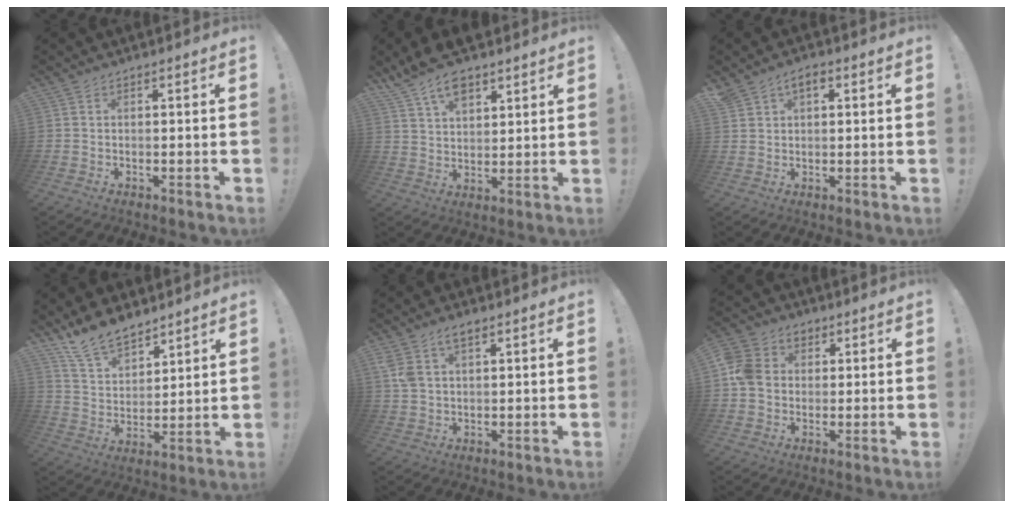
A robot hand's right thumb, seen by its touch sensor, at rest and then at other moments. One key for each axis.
{"total": 10.1, "fx": 7.1, "fy": 5.2, "fz": 4.9, "tx": -0.094, "ty": -0.033, "tz": 0.135}
{"total": 4.4, "fx": 2.3, "fy": 2.6, "fz": 2.7, "tx": -0.052, "ty": -0.001, "tz": 0.042}
{"total": 12.5, "fx": 10.9, "fy": 5.1, "fz": 3.5, "tx": -0.078, "ty": -0.079, "tz": 0.210}
{"total": 5.4, "fx": 3.0, "fy": 2.9, "fz": 3.3, "tx": -0.054, "ty": -0.009, "tz": 0.056}
{"total": 10.1, "fx": 1.5, "fy": 8.6, "fz": 5.1, "tx": -0.090, "ty": 0.003, "tz": 0.029}